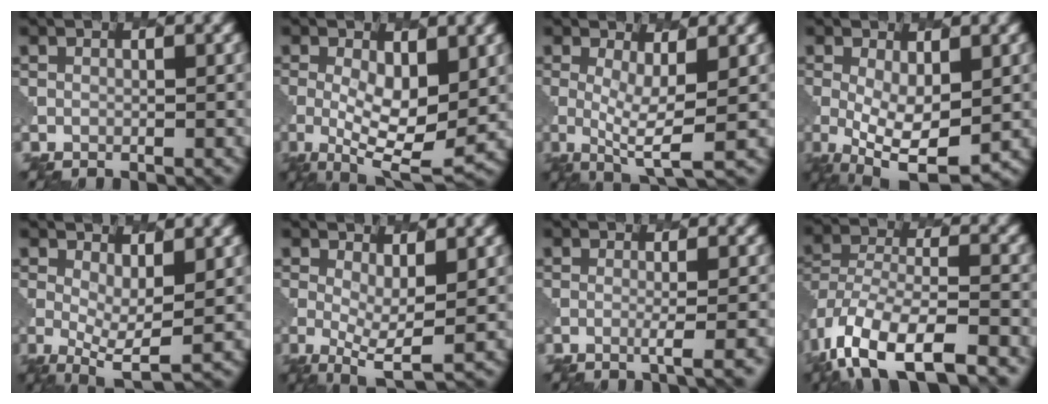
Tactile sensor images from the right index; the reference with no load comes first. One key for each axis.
{"total": 6.5, "fx": 0.3, "fy": 2.8, "fz": 5.9, "tx": -0.116, "ty": -0.009, "tz": 0.006}
{"total": 4.0, "fx": 0.3, "fy": 0.9, "fz": 3.9, "tx": -0.072, "ty": -0.009, "tz": 0.004}
{"total": 6.6, "fx": -0.6, "fy": 3.0, "fz": 5.9, "tx": -0.124, "ty": -0.024, "tz": -0.003}
{"total": 4.0, "fx": 0.6, "fy": 1.3, "fz": 3.7, "tx": -0.071, "ty": -0.011, "tz": 0.012}
{"total": 3.8, "fx": 0.3, "fy": 1.1, "fz": 3.6, "tx": -0.069, "ty": -0.012, "tz": 0.005}
{"total": 2.3, "fx": -0.4, "fy": 0.5, "fz": 2.2, "tx": -0.020, "ty": 0.005, "tz": -0.018}
{"total": 11.9, "fx": -7.5, "fy": 5.1, "fz": 7.7, "tx": -0.161, "ty": -0.012, "tz": -0.124}